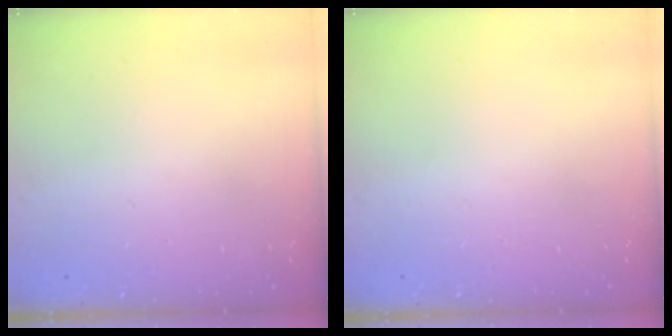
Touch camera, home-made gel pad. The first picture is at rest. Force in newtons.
{"total": 0.0}